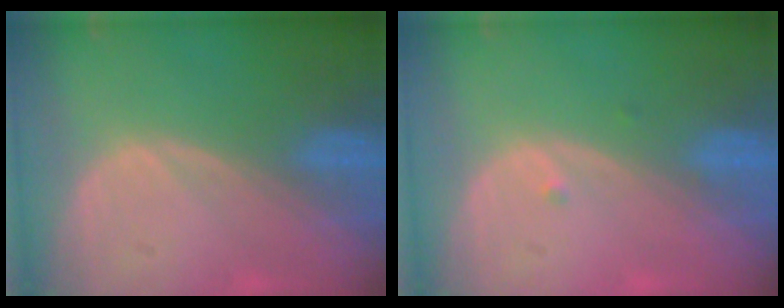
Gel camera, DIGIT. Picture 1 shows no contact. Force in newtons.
{"total": 0.6, "press": 0.5, "slide": 0.3}